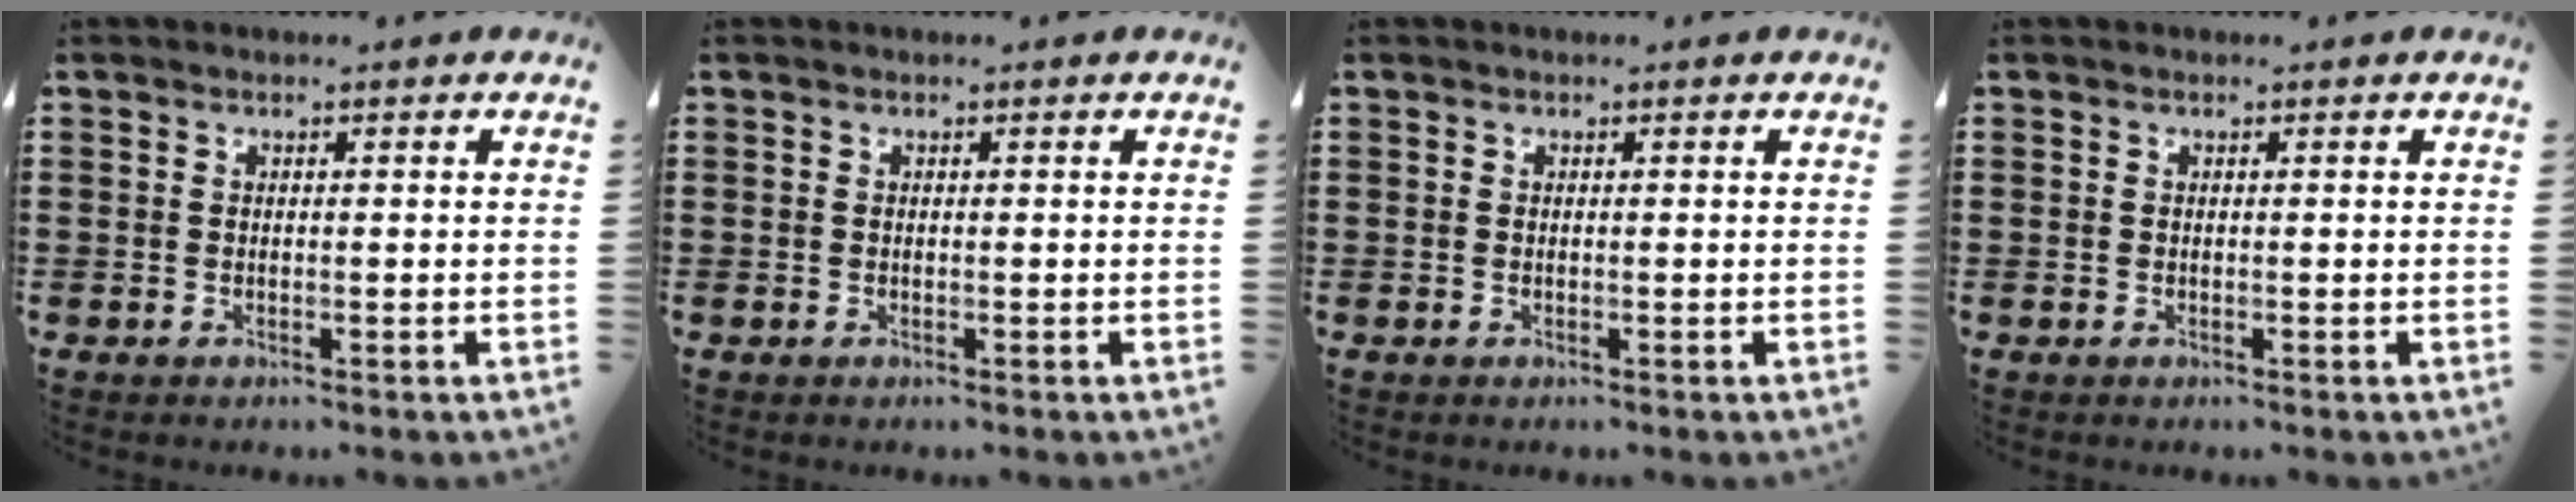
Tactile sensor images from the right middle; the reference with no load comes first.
{"total": 0.0}
{"total": 0.0}
{"total": 0.0}